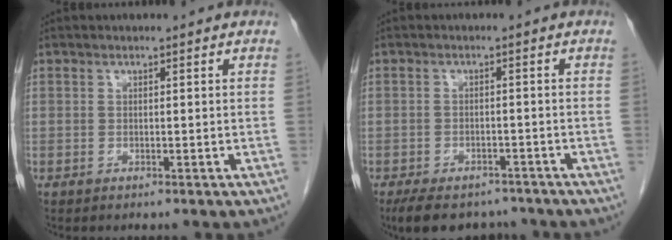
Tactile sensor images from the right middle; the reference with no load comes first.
{"total": 9.9, "force": [-8.1, 4.2, 3.7], "torque": [-0.064, -0.002, -0.114]}